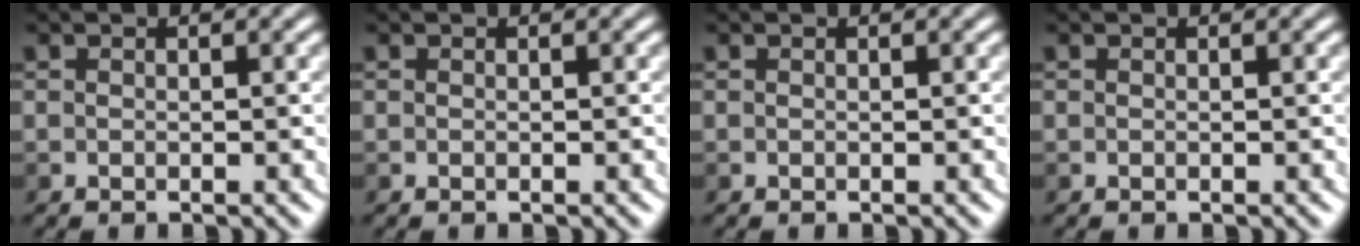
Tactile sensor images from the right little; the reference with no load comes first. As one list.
[{"total": 0.0}, {"total": 0.0}, {"total": 0.0}]